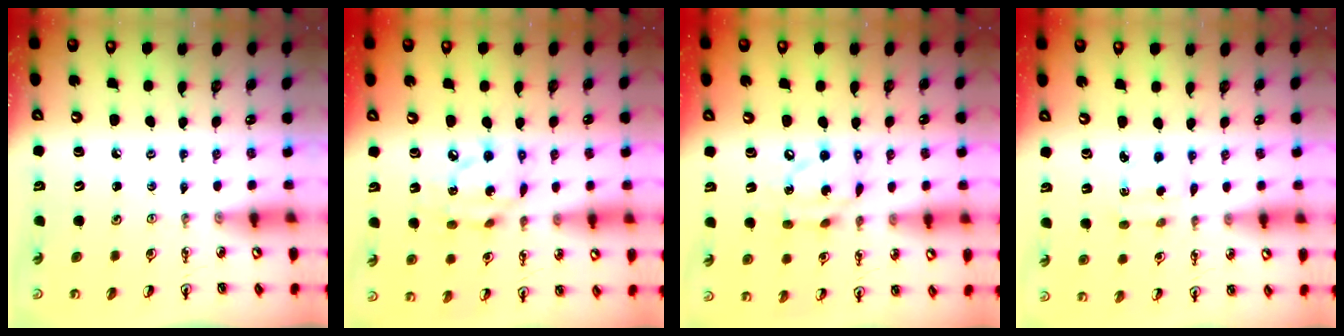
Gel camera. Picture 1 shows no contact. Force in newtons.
{"total": 11.2, "press": 11.1, "slide": 1.0}
{"total": 10.6, "press": 10.6, "slide": 0.6}
{"total": 2.1, "press": 2.0, "slide": 0.6}